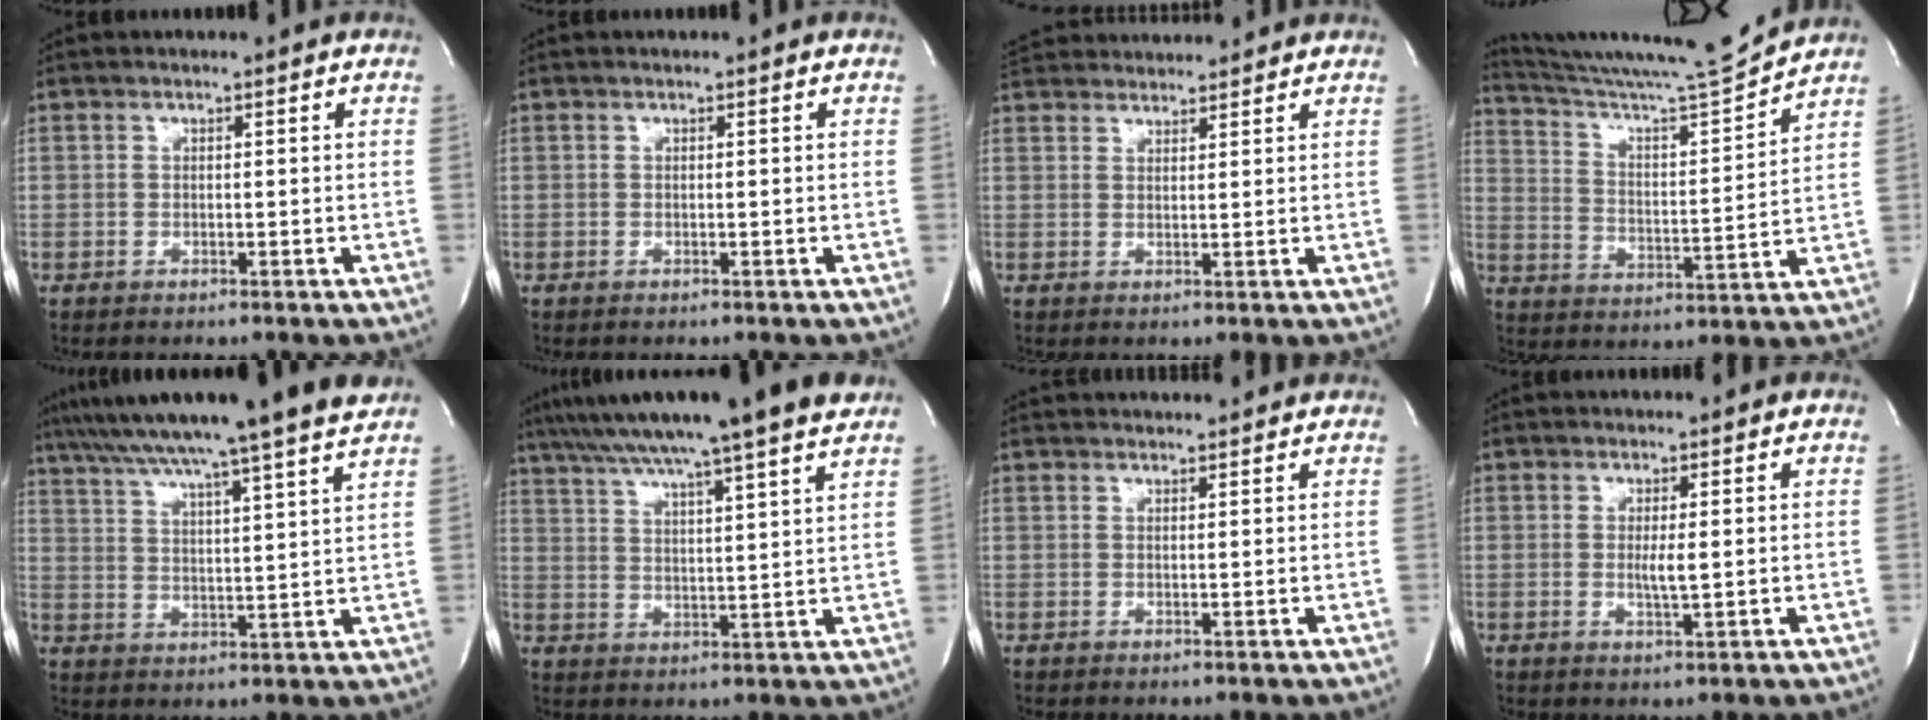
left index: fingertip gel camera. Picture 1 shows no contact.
{"total": 0.0}
{"total": 10.0, "force": [9.6, 1.8, 2.1], "torque": [-0.039, 0.039, 0.148]}
{"total": 14.7, "force": [14.1, -2.5, 3.4], "torque": [-0.067, -0.042, 0.230]}
{"total": 20.0, "force": [17.0, -1.7, 10.4], "torque": [-0.180, -0.001, 0.244]}
{"total": 18.5, "force": [15.2, -0.7, 10.5], "torque": [-0.181, 0.019, 0.221]}
{"total": 8.5, "force": [8.2, 1.0, 1.9], "torque": [-0.023, 0.033, 0.100]}
{"total": 2.1, "force": [0.1, 0.1, 2.1], "torque": [-0.041, -0.006, 0.003]}